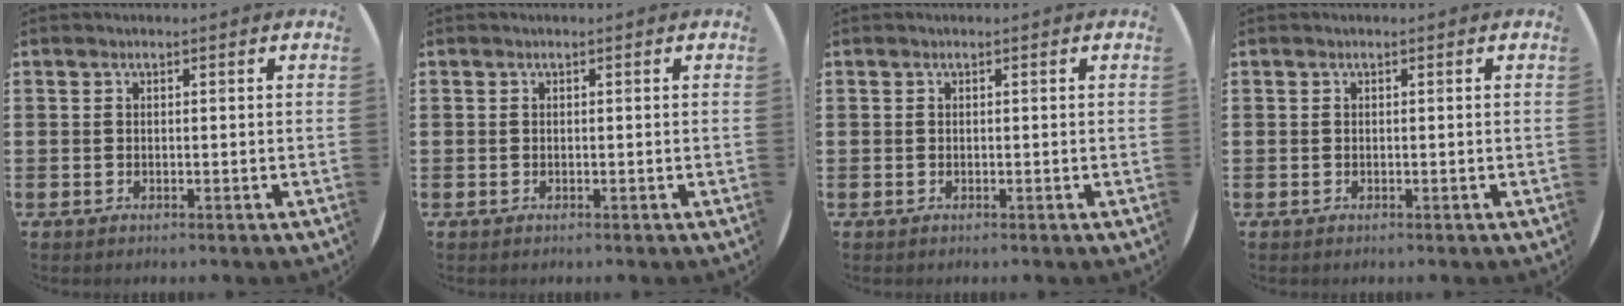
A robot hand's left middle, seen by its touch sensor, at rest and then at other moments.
{"total": 0.0}
{"total": 0.0}
{"total": 0.0}